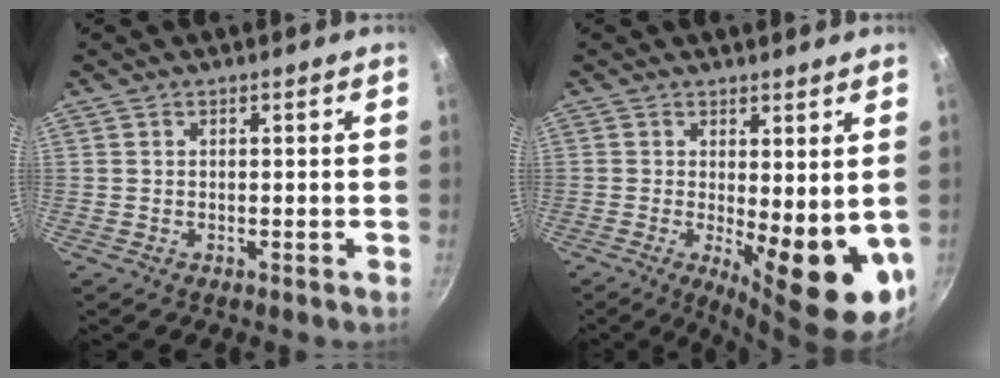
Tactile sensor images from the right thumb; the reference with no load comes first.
{"total": 12.7, "force": [-0.5, 4.5, 11.8], "torque": [-0.133, -0.022, 0.006]}